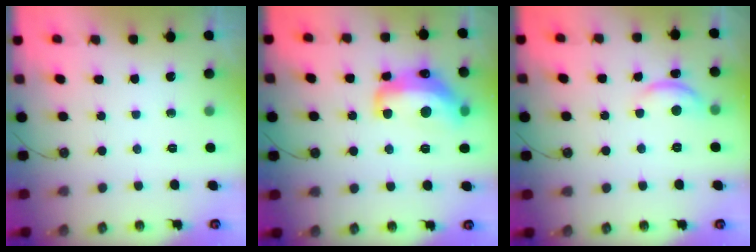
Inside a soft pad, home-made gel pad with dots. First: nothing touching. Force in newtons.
{"total": 10.9, "press": 10.8, "slide": 0.8}
{"total": 3.3, "press": 3.3, "slide": 0.4}